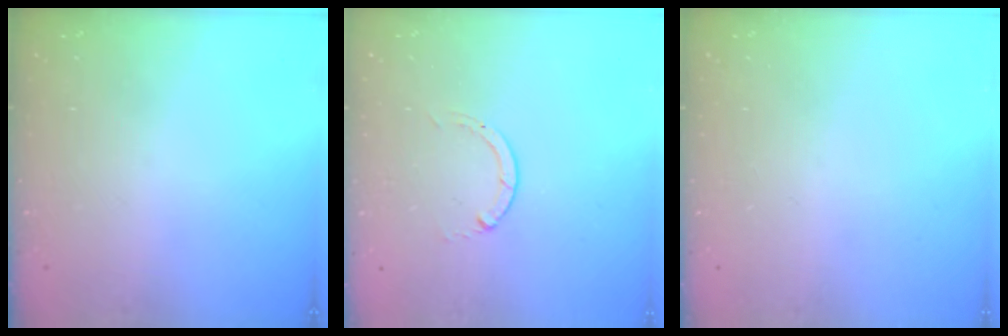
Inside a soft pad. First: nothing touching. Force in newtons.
{"total": 0.0}
{"total": 0.0}